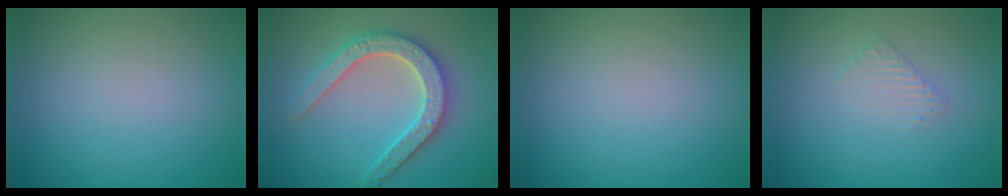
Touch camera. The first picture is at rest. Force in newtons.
{"total": 5.3, "press": 5.2, "slide": 0.9}
{"total": 0.0}
{"total": 1.3, "press": 1.3, "slide": 0.3}